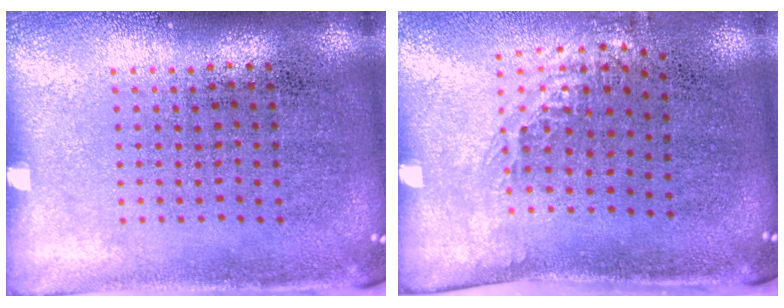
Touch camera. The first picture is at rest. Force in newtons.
{"total": 1.2, "press": 0.9, "slide": 0.7}